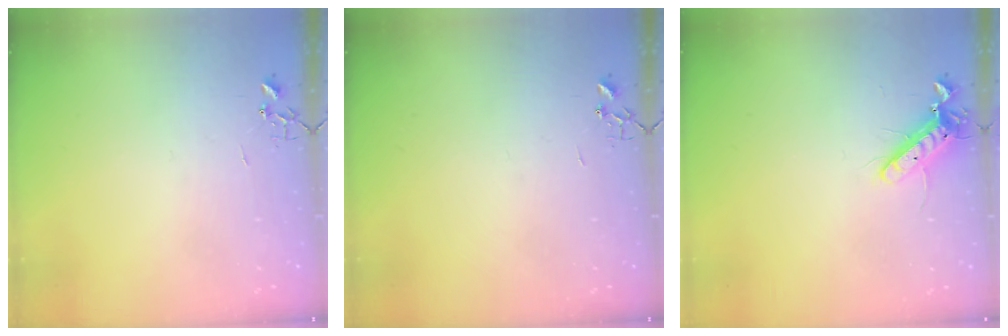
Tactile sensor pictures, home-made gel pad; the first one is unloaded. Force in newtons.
{"total": 0.0}
{"total": 11.8, "press": 11.6, "slide": 2.2}